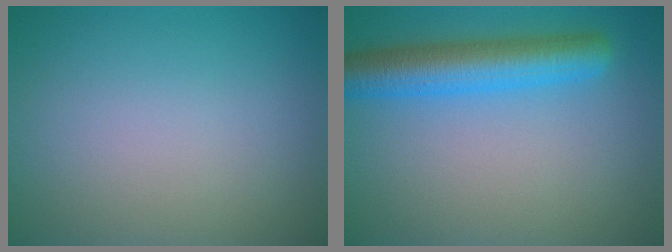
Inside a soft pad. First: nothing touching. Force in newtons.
{"total": 5.7, "press": 5.7, "slide": 0.3}